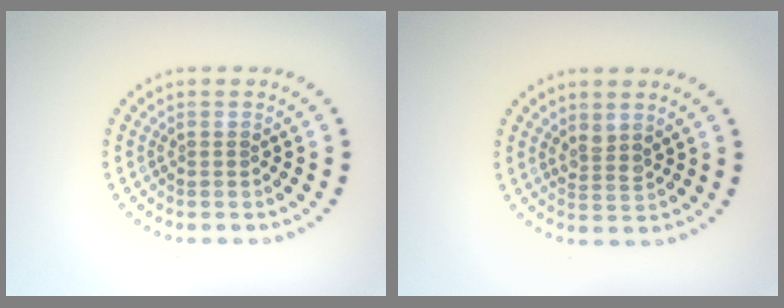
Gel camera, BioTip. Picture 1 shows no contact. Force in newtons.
{"total": 1.5, "press": 1.2, "slide": 1.0}